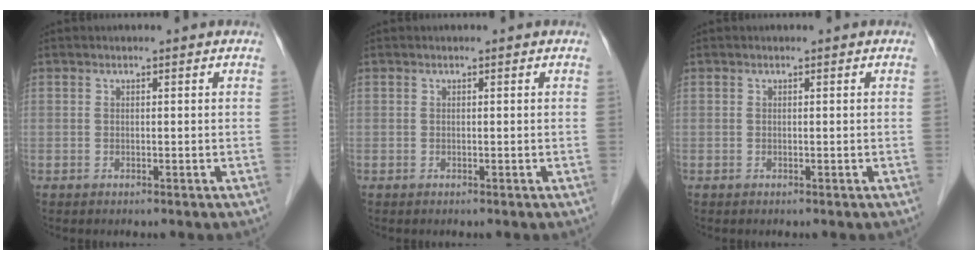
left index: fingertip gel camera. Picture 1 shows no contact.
{"total": 0.0}
{"total": 0.0}